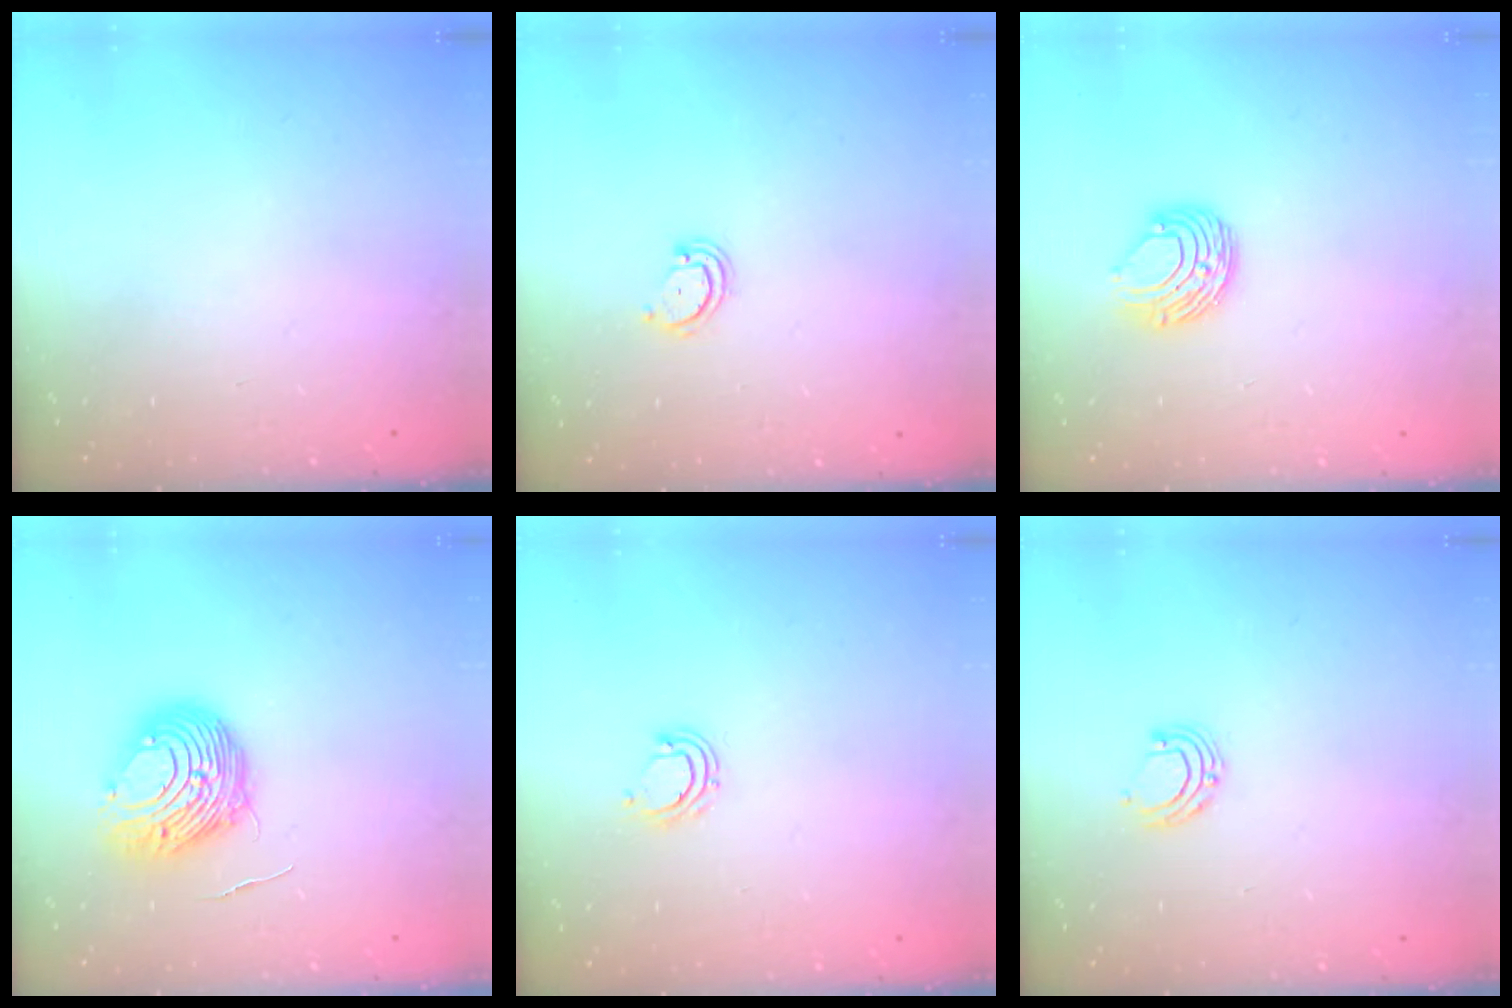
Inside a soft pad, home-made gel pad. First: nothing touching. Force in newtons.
{"total": 2.6, "press": 2.6, "slide": 0.3}
{"total": 8.0, "press": 7.9, "slide": 0.4}
{"total": 10.4, "press": 10.3, "slide": 1.0}
{"total": 4.7, "press": 4.6, "slide": 0.3}
{"total": 6.6, "press": 6.5, "slide": 0.7}